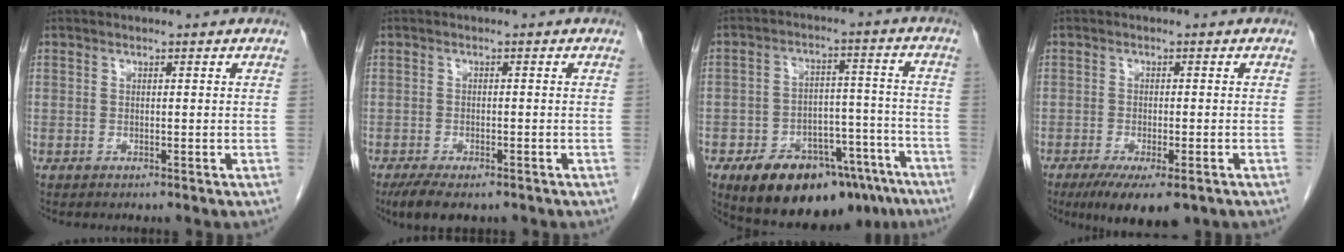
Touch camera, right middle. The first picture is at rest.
{"total": 6.1, "force": [-4.4, 2.2, 3.5], "torque": [-0.057, -0.012, -0.068]}
{"total": 18.3, "force": [-13.1, 8.5, 9.7], "torque": [-0.115, 0.034, -0.188]}
{"total": 8.6, "force": [-5.6, 2.2, 6.1], "torque": [-0.091, -0.020, -0.084]}